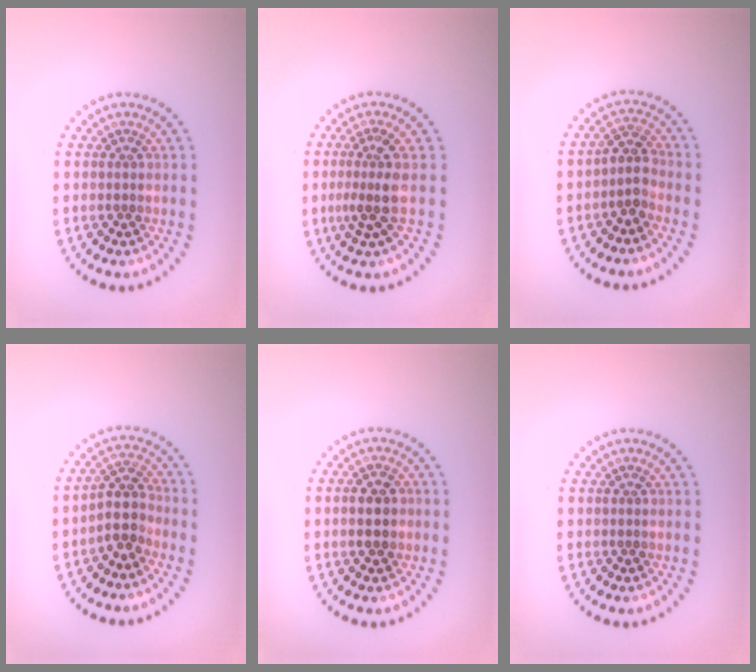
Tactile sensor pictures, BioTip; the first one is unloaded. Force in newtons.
{"total": 2.8, "press": 2.0, "slide": 1.9}
{"total": 2.3, "press": 1.8, "slide": 1.5}
{"total": 2.9, "press": 2.3, "slide": 1.6}
{"total": 2.4, "press": 2.4, "slide": 0.0}
{"total": 0.0}